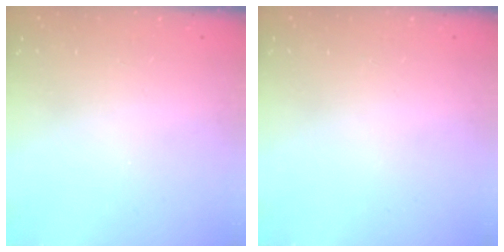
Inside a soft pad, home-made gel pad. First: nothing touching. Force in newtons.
{"total": 0.0}